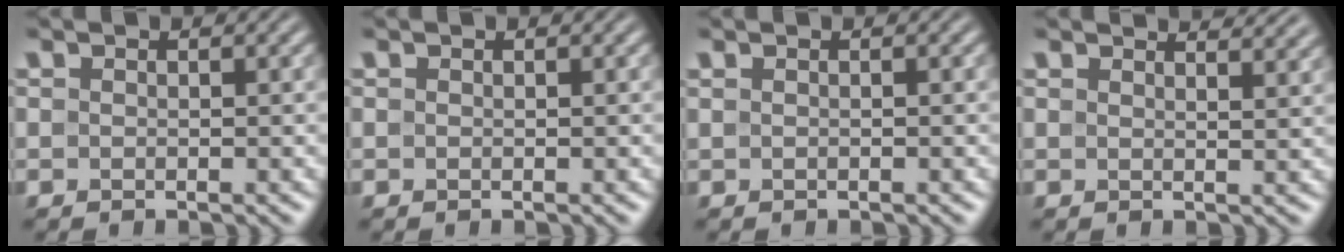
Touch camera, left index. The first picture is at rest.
{"total": 0.0}
{"total": 0.0}
{"total": 3.5, "force": [3.2, 0.7, 1.0], "torque": [-0.010, 0.009, 0.030]}